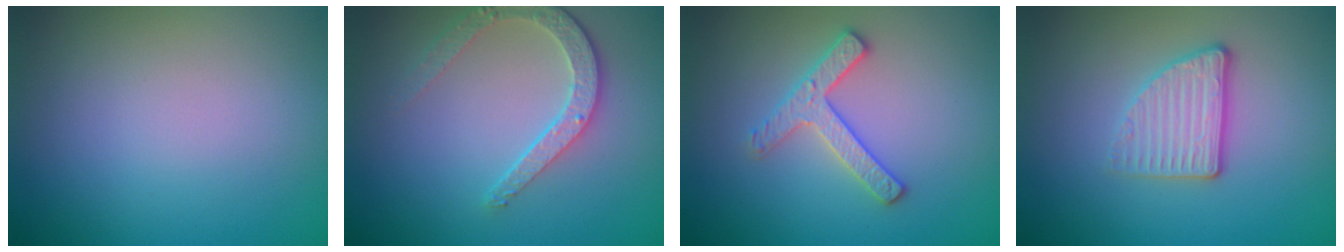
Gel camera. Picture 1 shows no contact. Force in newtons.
{"total": 3.4, "press": 2.9, "slide": 1.9}
{"total": 2.5, "press": 2.5, "slide": 0.4}
{"total": 3.3, "press": 2.8, "slide": 1.8}